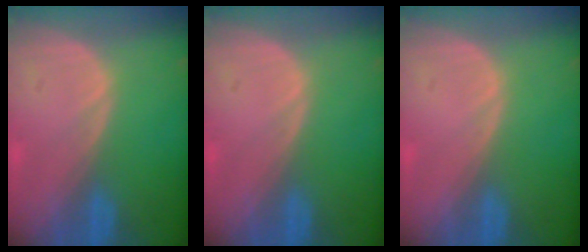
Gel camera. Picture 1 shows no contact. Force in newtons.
{"total": 0.0}
{"total": 0.0}